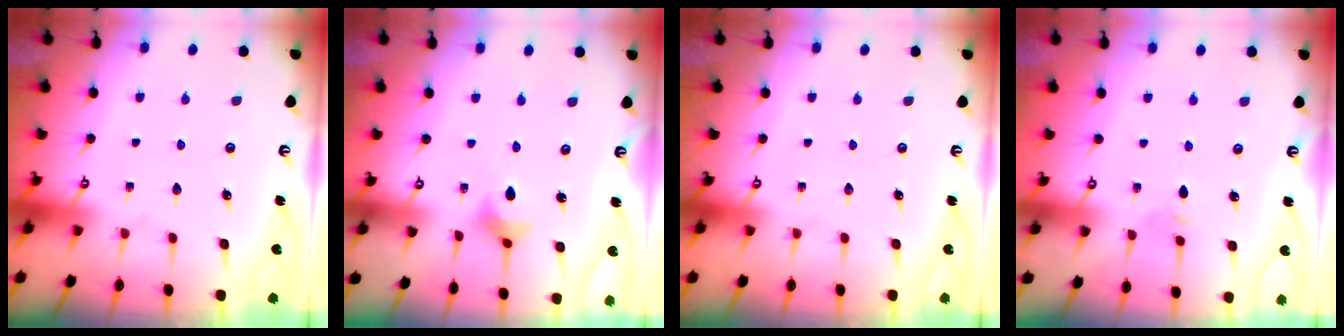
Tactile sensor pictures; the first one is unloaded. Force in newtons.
{"total": 3.4, "press": 3.3, "slide": 0.6}
{"total": 0.0}
{"total": 2.8, "press": 2.7, "slide": 0.7}